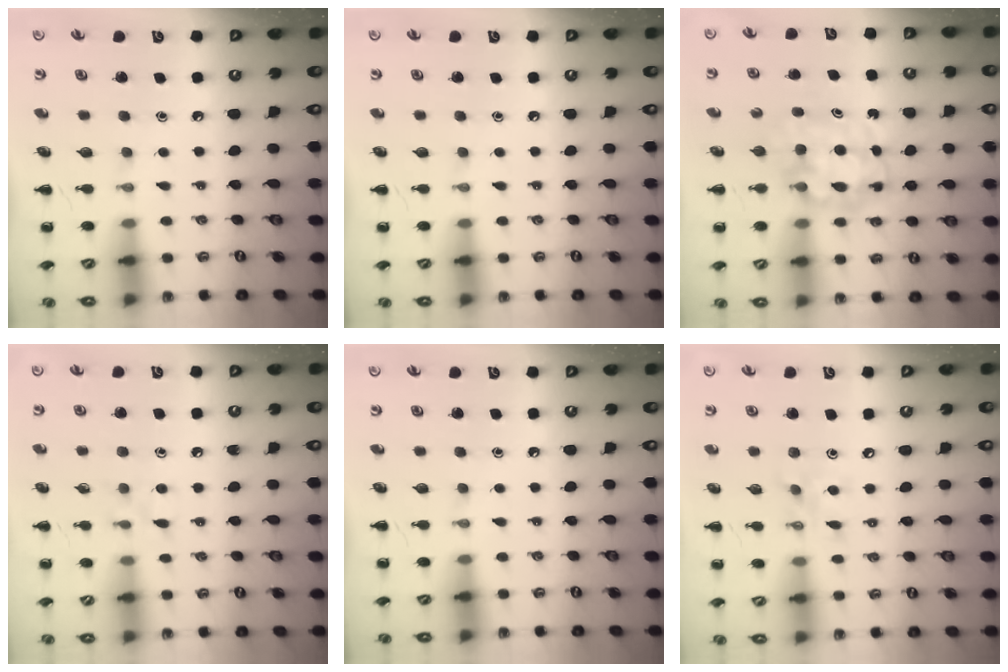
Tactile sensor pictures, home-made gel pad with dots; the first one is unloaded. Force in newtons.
{"total": 0.0}
{"total": 5.7, "press": 5.6, "slide": 0.9}
{"total": 5.1, "press": 4.7, "slide": 2.0}
{"total": 0.0}
{"total": 5.2, "press": 5.1, "slide": 0.8}